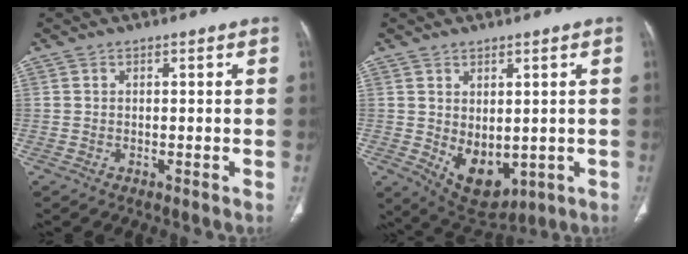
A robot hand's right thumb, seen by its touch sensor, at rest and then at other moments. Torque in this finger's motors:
{"motor_torque": [-0.50, 0.44, 0.01, 0.07, 0.07]}